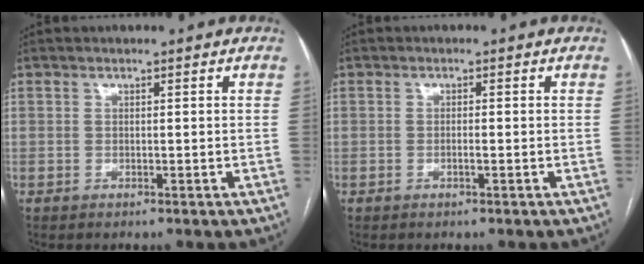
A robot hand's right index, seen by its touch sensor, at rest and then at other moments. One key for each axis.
{"total": 0.9, "fx": -0.4, "fy": 0.0, "fz": 0.8, "tx": -0.015, "ty": 0.001, "tz": -0.006}